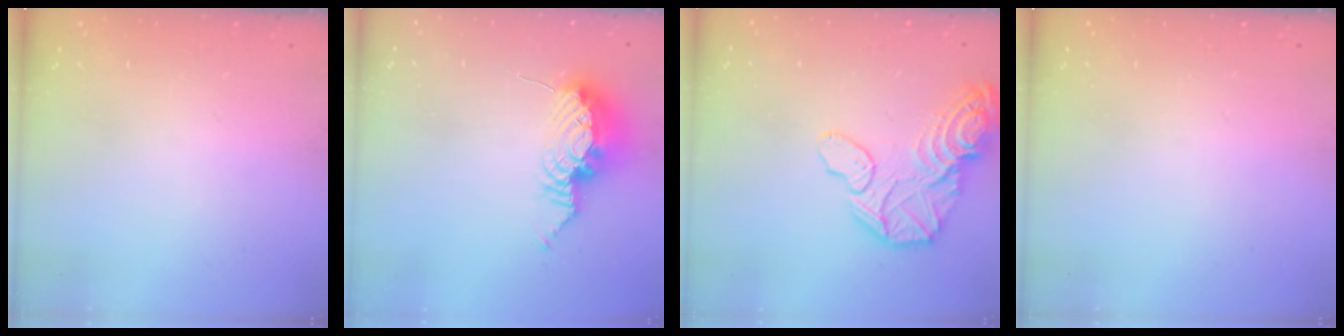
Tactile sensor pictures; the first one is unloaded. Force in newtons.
{"total": 11.2, "press": 10.9, "slide": 2.9}
{"total": 23.3, "press": 20.1, "slide": 11.9}
{"total": 0.0}